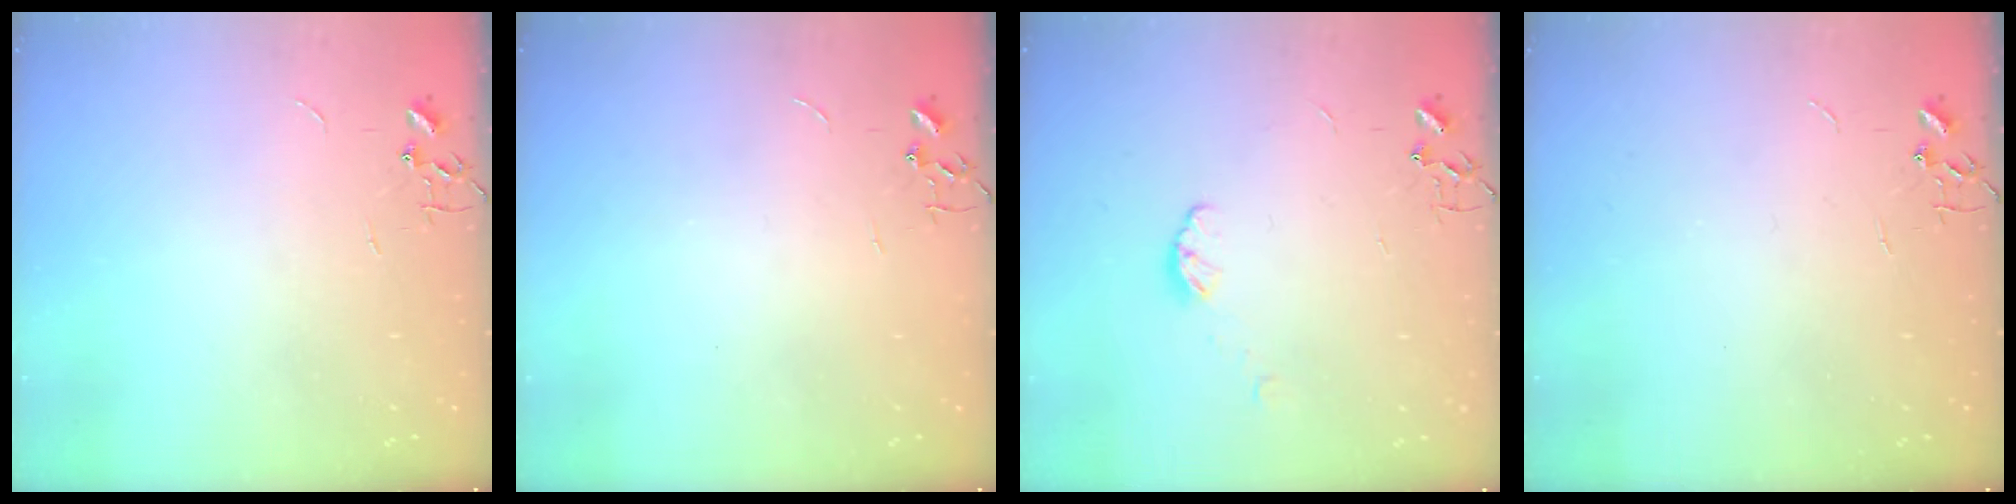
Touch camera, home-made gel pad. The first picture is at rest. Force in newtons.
{"total": 0.0}
{"total": 3.5, "press": 3.4, "slide": 0.5}
{"total": 0.0}